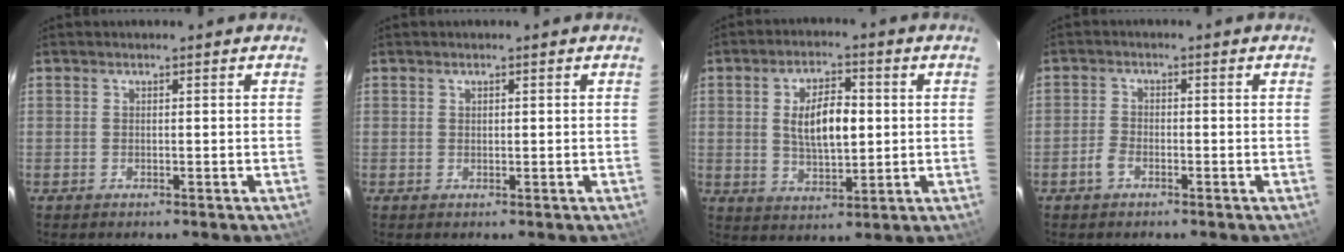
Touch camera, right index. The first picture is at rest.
{"total": 0.5, "force": [0.3, 0.3, 0.2], "torque": [-0.005, 0.003, 0.006]}
{"total": 9.4, "force": [1.0, 4.5, 8.2], "torque": [-0.150, 0.009, 0.025]}
{"total": 2.6, "force": [-1.6, 1.5, 1.4], "torque": [-0.036, 0.005, -0.033]}